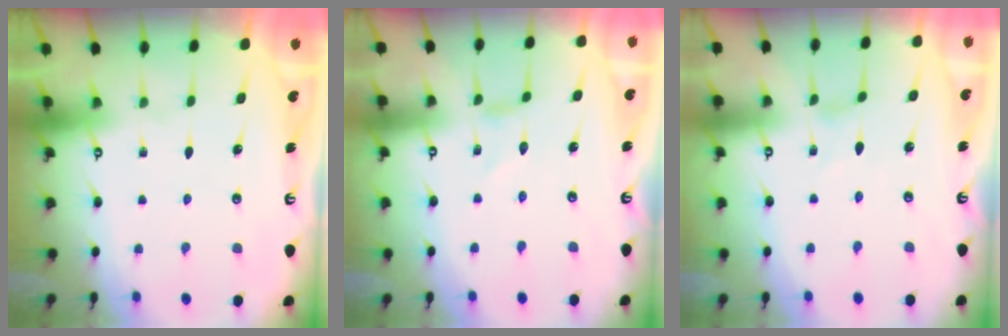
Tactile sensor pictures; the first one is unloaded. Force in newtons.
{"total": 0.0}
{"total": 0.0}